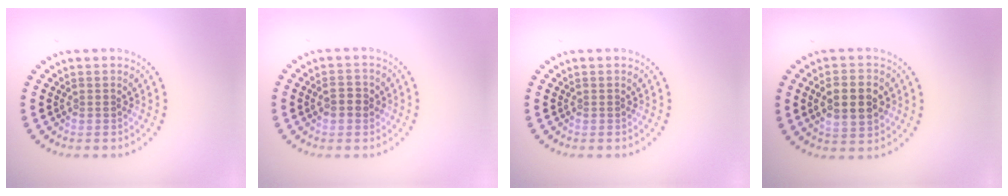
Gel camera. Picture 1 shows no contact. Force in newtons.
{"total": 1.6, "press": 1.6, "slide": 0.1}
{"total": 0.0}
{"total": 5.0, "press": 5.0, "slide": 0.2}